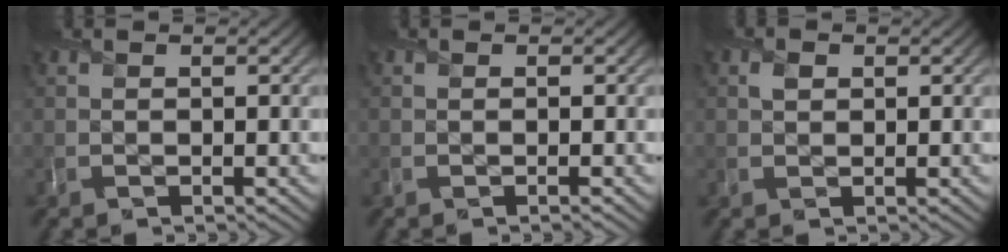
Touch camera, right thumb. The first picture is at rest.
{"total": 0.0}
{"total": 1.0, "force": [0.4, 0.9, 0.4], "torque": [-0.008, 0.000, 0.007]}